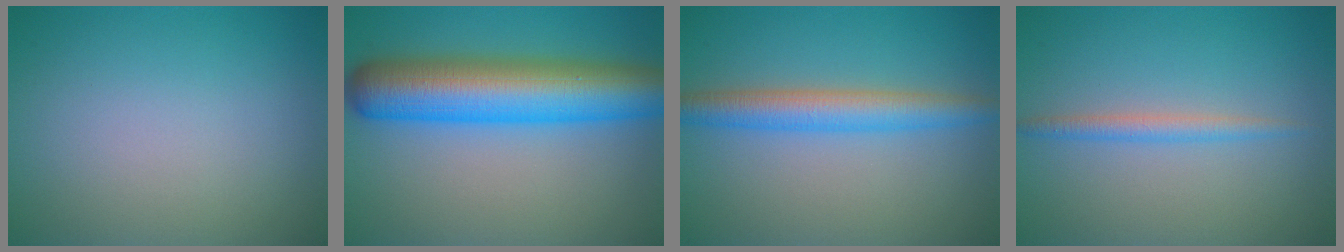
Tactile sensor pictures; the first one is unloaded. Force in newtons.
{"total": 10.5, "press": 10.5, "slide": 0.2}
{"total": 4.1, "press": 4.1, "slide": 0.1}
{"total": 1.7, "press": 1.7, "slide": 0.1}